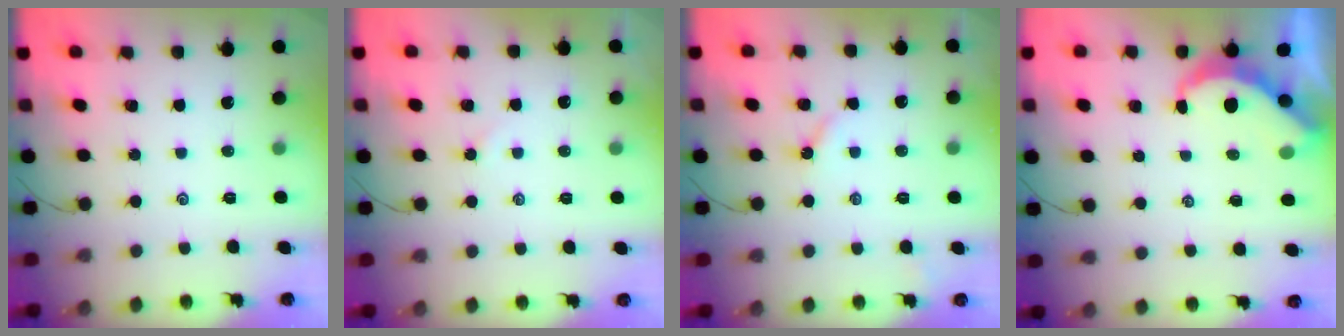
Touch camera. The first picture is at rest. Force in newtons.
{"total": 1.3, "press": 1.3, "slide": 0.3}
{"total": 3.0, "press": 3.0, "slide": 0.3}
{"total": 4.7, "press": 4.7, "slide": 0.5}